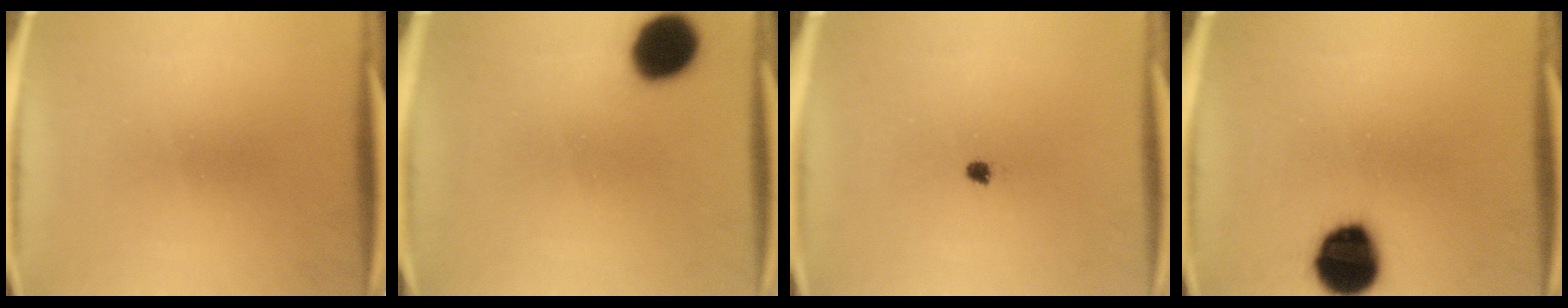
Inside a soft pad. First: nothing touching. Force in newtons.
{"total": 11.3}
{"total": 1.3}
{"total": 14.2}